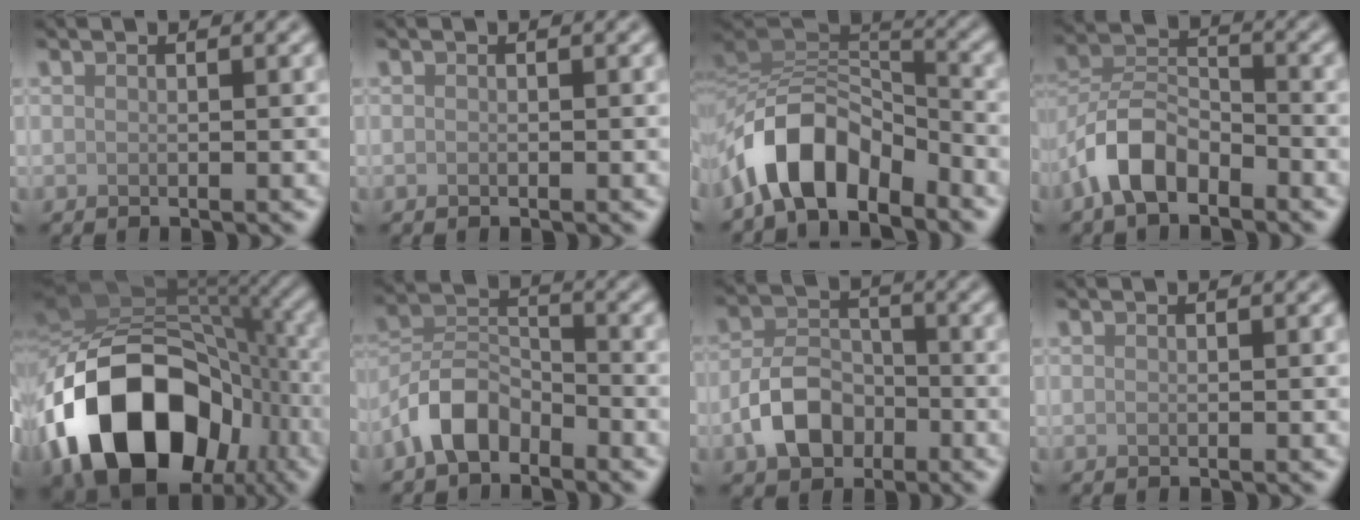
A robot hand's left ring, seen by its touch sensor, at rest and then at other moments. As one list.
[{"total": 0.0}, {"total": 7.9, "force": [-5.4, 3.7, 4.4], "torque": [-0.060, 0.004, -0.106]}, {"total": 5.8, "force": [-3.6, 3.0, 3.4], "torque": [-0.063, 0.009, -0.078]}, {"total": 17.0, "force": [-7.2, 11.5, 10.3], "torque": [-0.190, -0.012, -0.124]}, {"total": 5.4, "force": [-3.5, 2.9, 2.8], "torque": [-0.051, 0.009, -0.079]}, {"total": 5.2, "force": [-2.4, 3.6, 2.9], "torque": [-0.054, 0.003, -0.049]}, {"total": 0.0}]